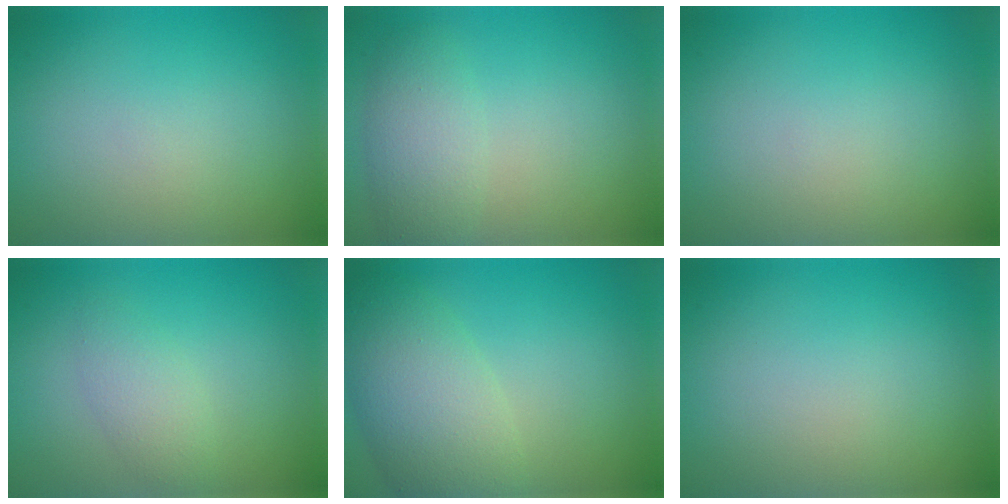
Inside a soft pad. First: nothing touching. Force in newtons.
{"total": 3.3, "press": 3.3, "slide": 0.2}
{"total": 0.0}
{"total": 2.1, "press": 2.1, "slide": 0.1}
{"total": 6.3, "press": 6.2, "slide": 0.5}
{"total": 0.0}